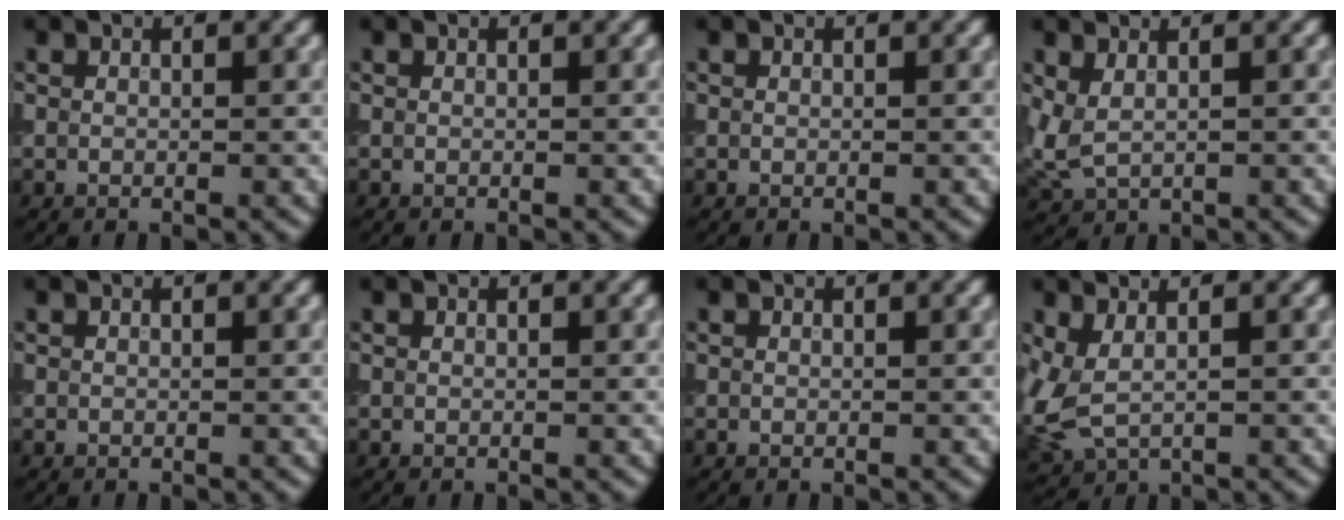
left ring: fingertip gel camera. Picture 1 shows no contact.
{"total": 0.0}
{"total": 0.0}
{"total": 2.1, "force": [0.8, 1.1, 1.5], "torque": [-0.042, -0.003, 0.023]}
{"total": 0.0}
{"total": 0.0}
{"total": 0.0}
{"total": 3.8, "force": [0.6, 2.1, 3.1], "torque": [-0.093, -0.004, 0.013]}